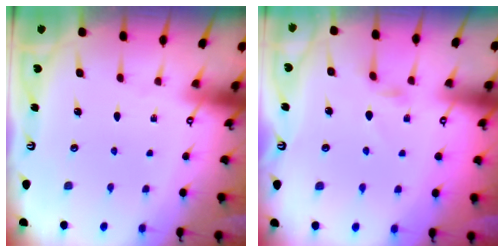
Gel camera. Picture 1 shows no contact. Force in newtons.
{"total": 2.7, "press": 2.7, "slide": 0.5}